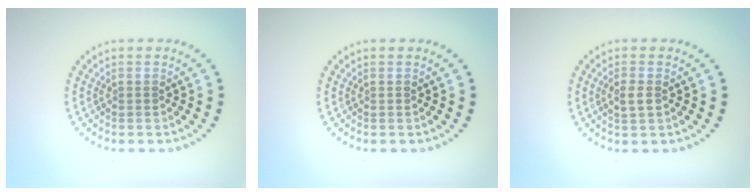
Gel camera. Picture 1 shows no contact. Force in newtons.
{"total": 0.0}
{"total": 1.6, "press": 1.5, "slide": 0.4}